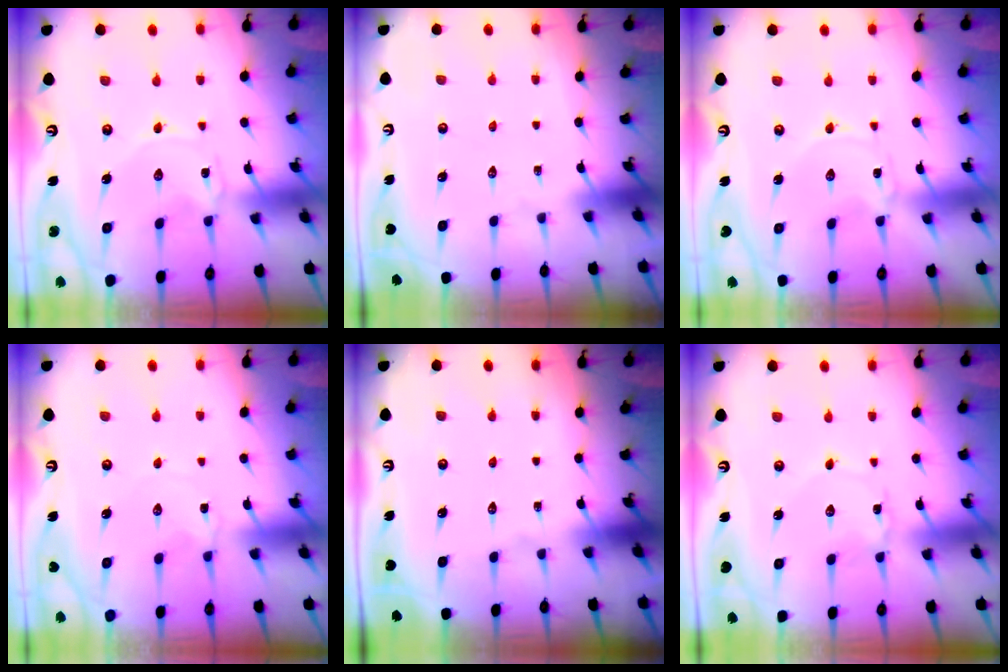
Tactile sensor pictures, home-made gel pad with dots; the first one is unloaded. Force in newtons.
{"total": 0.0}
{"total": 0.0}
{"total": 2.7, "press": 2.7, "slide": 0.4}
{"total": 0.0}
{"total": 1.4, "press": 1.4, "slide": 0.1}